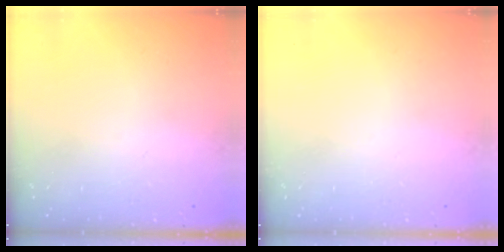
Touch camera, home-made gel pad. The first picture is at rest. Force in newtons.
{"total": 0.0}